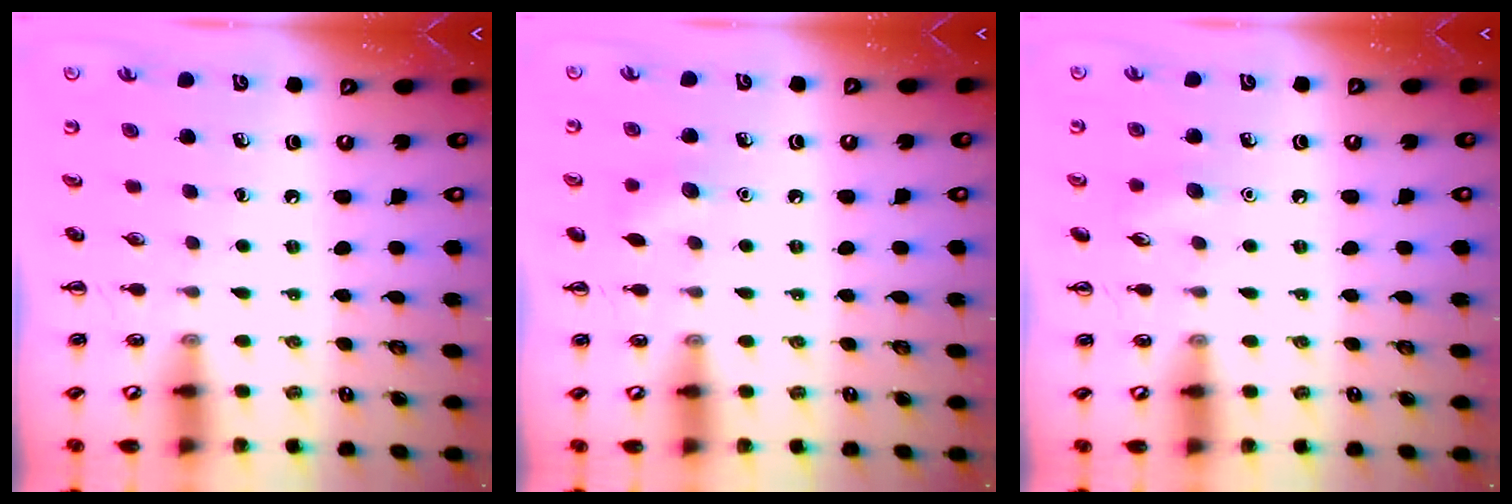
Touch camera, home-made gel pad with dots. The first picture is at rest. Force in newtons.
{"total": 5.6, "press": 5.5, "slide": 1.3}
{"total": 5.2, "press": 5.0, "slide": 1.2}